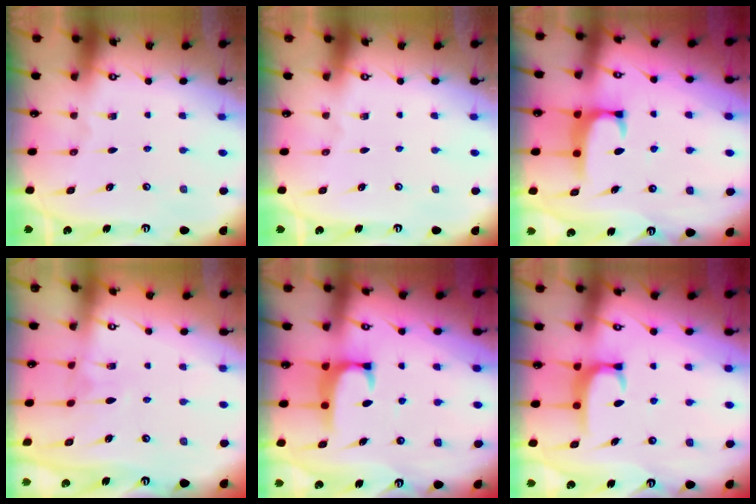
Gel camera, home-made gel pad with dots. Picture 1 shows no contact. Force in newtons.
{"total": 0.0}
{"total": 1.9, "press": 1.9, "slide": 0.3}
{"total": 3.2, "press": 3.2, "slide": 0.1}
{"total": 1.9, "press": 1.9, "slide": 0.3}
{"total": 3.5, "press": 3.5, "slide": 0.4}